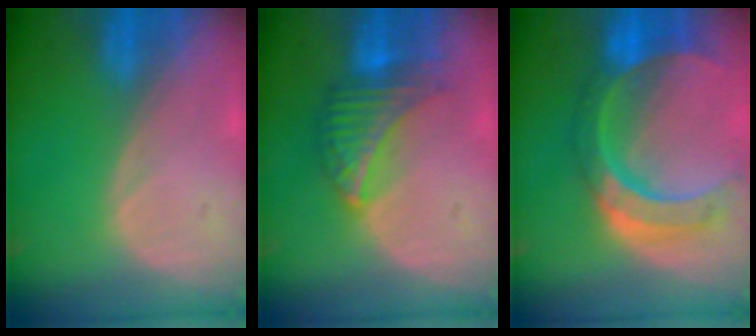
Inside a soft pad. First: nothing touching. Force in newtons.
{"total": 6.8, "press": 6.7, "slide": 1.5}
{"total": 11.1, "press": 9.3, "slide": 6.0}